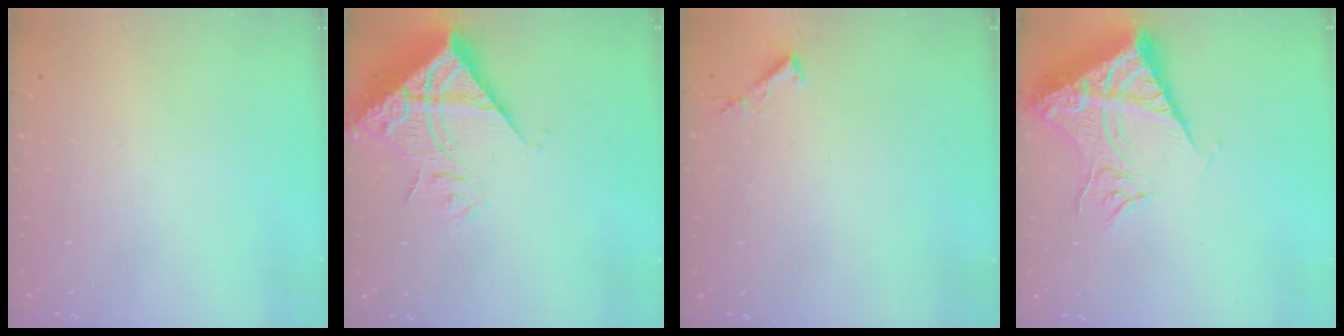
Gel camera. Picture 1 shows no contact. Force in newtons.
{"total": 15.4, "press": 15.2, "slide": 1.8}
{"total": 3.6, "press": 3.6, "slide": 0.3}
{"total": 14.5, "press": 14.4, "slide": 1.8}